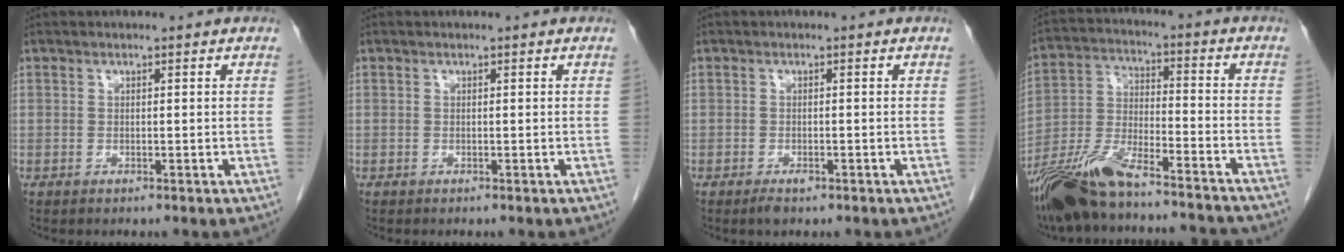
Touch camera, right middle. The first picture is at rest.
{"total": 0.0}
{"total": 1.5, "force": [-1.0, 0.5, 1.0], "torque": [-0.020, -0.002, -0.014]}
{"total": 16.9, "force": [-14.5, 2.7, 8.3], "torque": [-0.184, -0.001, -0.261]}